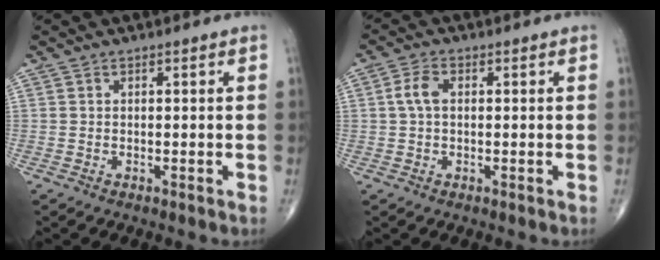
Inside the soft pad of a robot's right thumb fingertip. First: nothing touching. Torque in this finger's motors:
{"motor_torque": [0.23, 0.43, 0.35, -0.10, 0.02]}